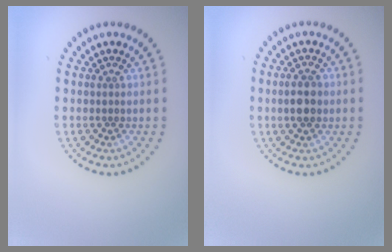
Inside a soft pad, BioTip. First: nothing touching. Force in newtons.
{"total": 2.5, "press": 2.5, "slide": 0.1}